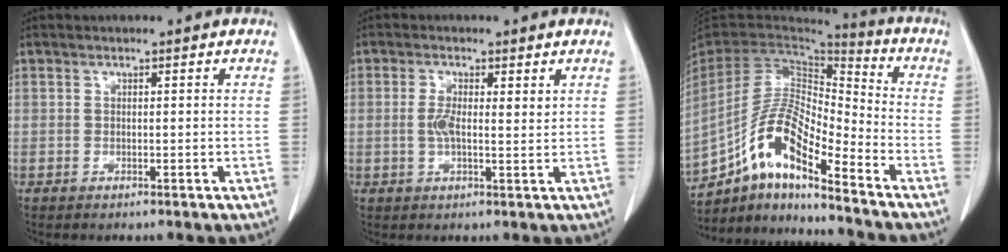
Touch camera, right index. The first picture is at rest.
{"total": 4.0, "force": [0.9, 1.3, 3.7], "torque": [-0.071, 0.003, 0.014]}
{"total": 14.9, "force": [-9.8, 3.0, 10.8], "torque": [-0.214, 0.013, -0.180]}